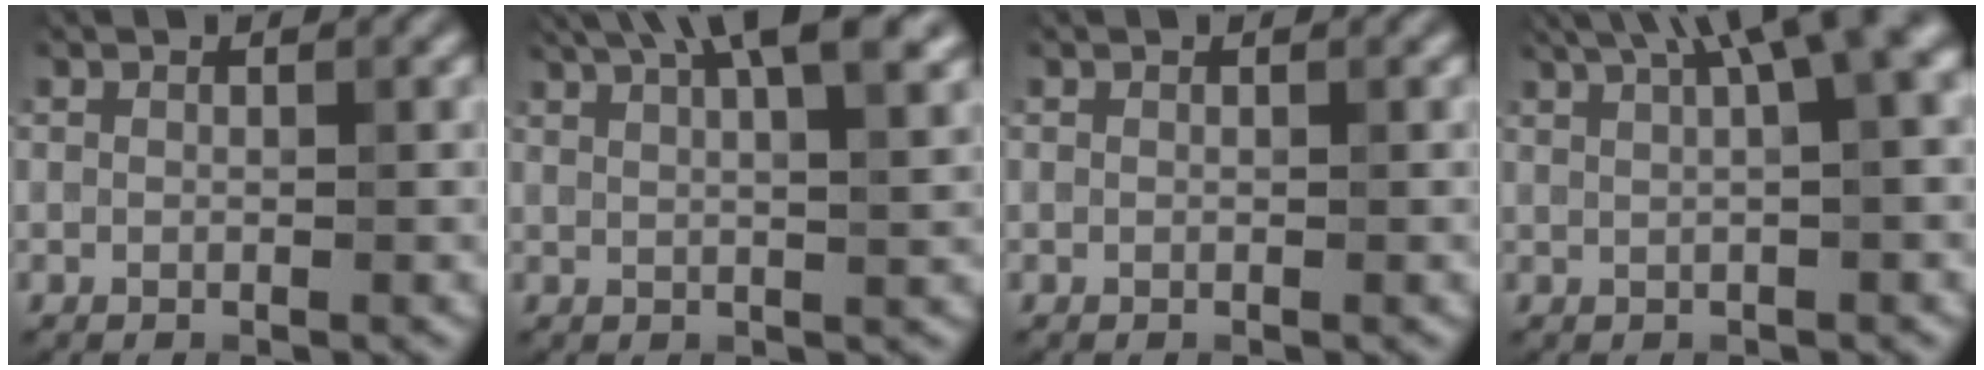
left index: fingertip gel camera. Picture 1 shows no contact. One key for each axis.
{"total": 9.2, "fx": 5.4, "fy": 2.9, "fz": 6.9, "tx": -0.074, "ty": 0.041, "tz": 0.049}
{"total": 0.0}
{"total": 9.4, "fx": 4.5, "fy": 2.9, "fz": 7.8, "tx": -0.077, "ty": 0.038, "tz": 0.053}